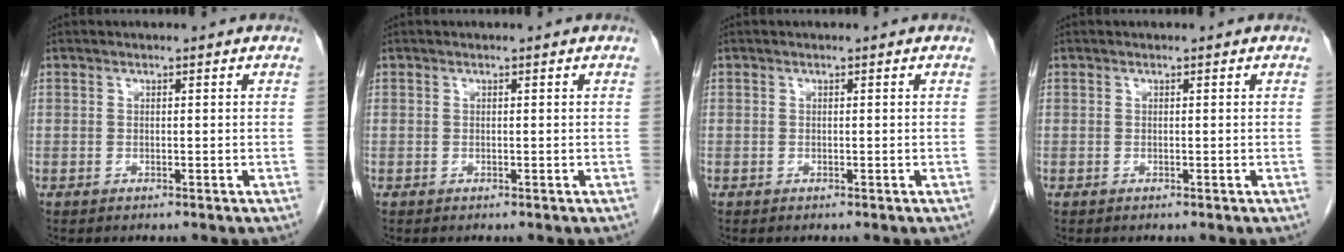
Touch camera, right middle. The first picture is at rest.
{"total": 0.0}
{"total": 0.0}
{"total": 0.0}